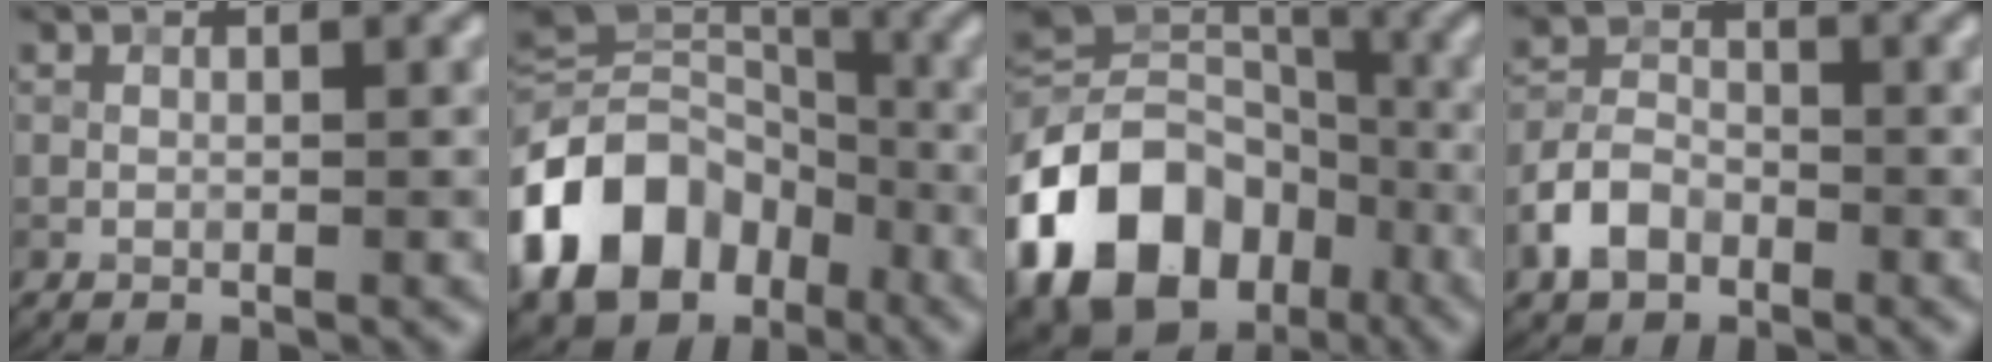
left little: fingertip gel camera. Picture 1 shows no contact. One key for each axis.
{"total": 13.5, "fx": -5.5, "fy": 9.7, "fz": 7.5, "tx": -0.161, "ty": -0.003, "tz": -0.112}
{"total": 15.5, "fx": -6.8, "fy": 11.2, "fz": 8.2, "tx": -0.181, "ty": -0.010, "tz": -0.132}
{"total": 4.0, "fx": -2.2, "fy": 2.7, "fz": 2.0, "tx": -0.038, "ty": 0.003, "tz": -0.049}